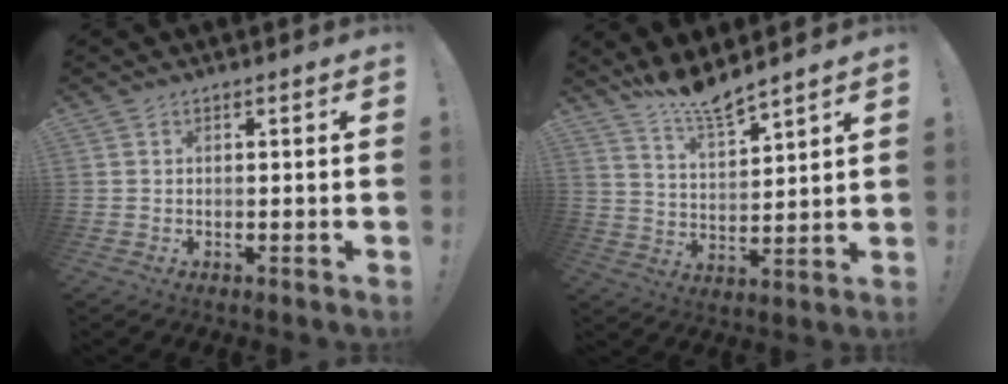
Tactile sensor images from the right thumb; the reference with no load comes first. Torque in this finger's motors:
{"motor_torque": [0.12, 1.32, 0.53, 0.16, 0.00]}